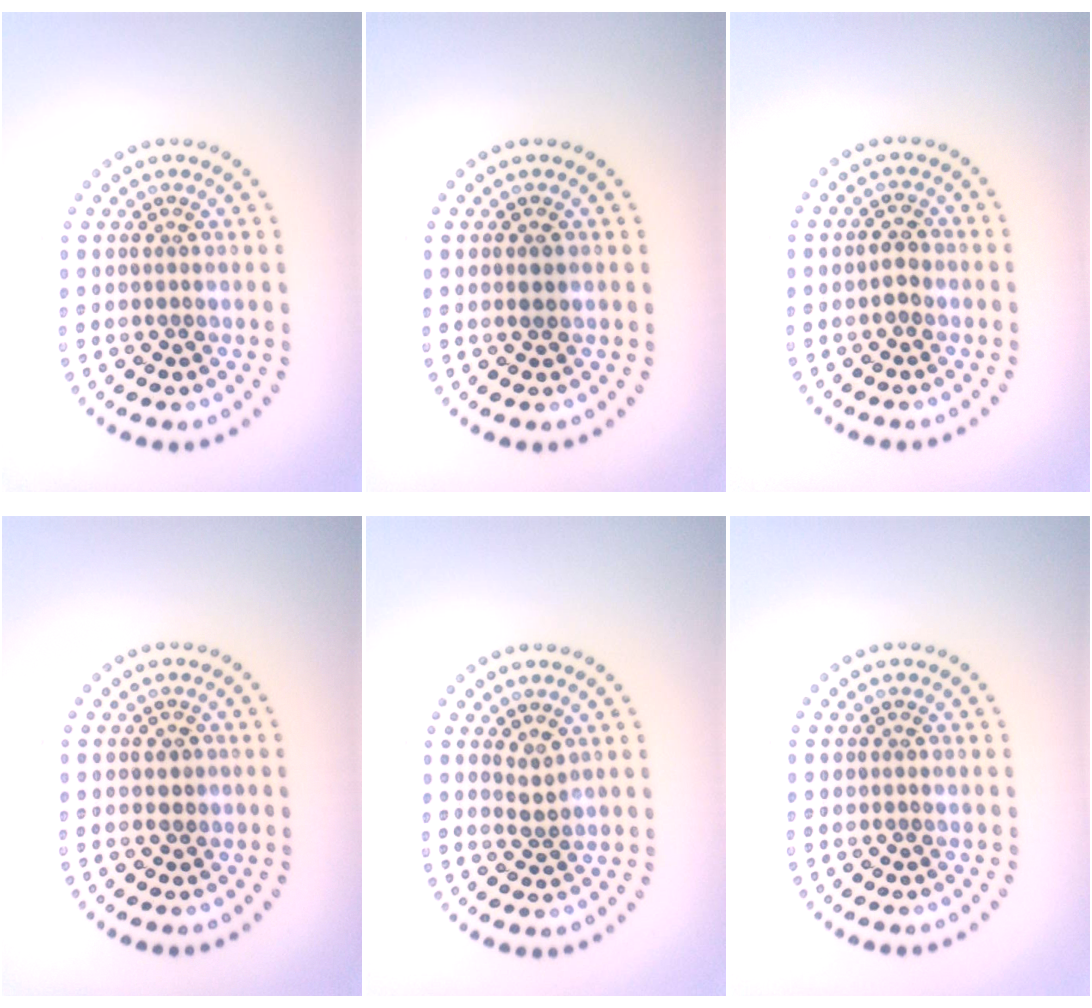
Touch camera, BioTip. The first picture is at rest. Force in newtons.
{"total": 0.8, "press": 0.8, "slide": 0.2}
{"total": 1.5, "press": 1.4, "slide": 0.2}
{"total": 0.8, "press": 0.8, "slide": 0.1}
{"total": 1.4, "press": 1.1, "slide": 0.9}
{"total": 0.0}